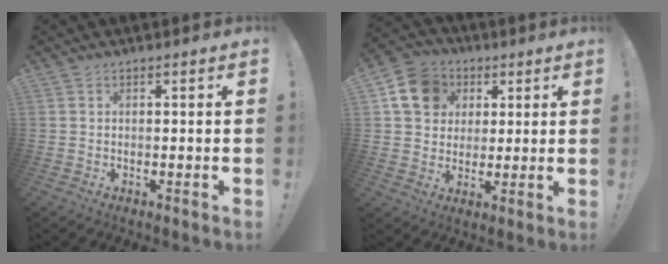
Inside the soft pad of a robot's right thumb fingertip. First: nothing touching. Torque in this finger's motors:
{"motor_torque": [1.33, 1.31, 0.59, 0.14, 0.03]}